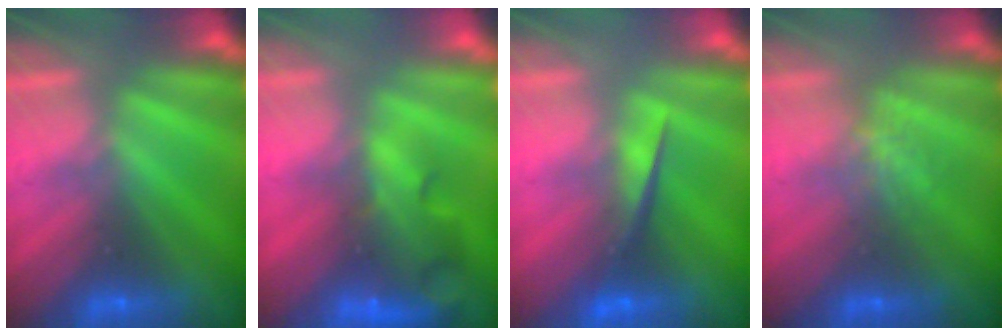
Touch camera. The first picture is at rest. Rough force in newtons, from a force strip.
{"total": 10.1}
{"total": 4.6}
{"total": 1.2}